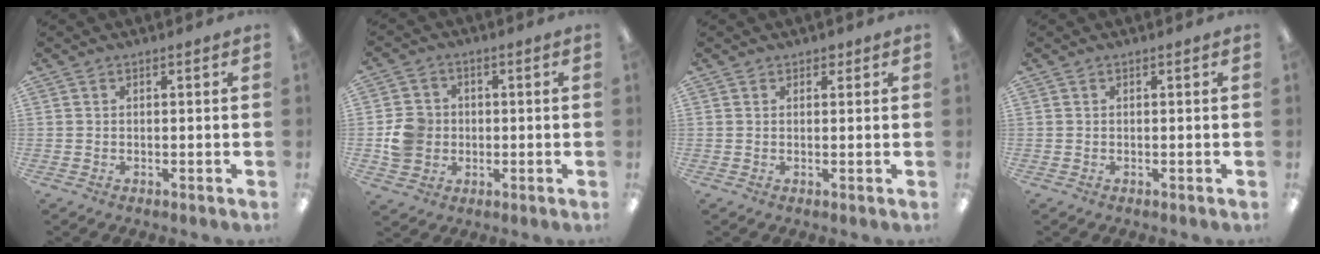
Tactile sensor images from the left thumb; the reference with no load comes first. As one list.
[{"total": 7.5, "force": [-0.4, 7.0, 2.6], "torque": [-0.040, 0.012, -0.004]}, {"total": 1.5, "force": [1.1, 1.0, 0.3], "torque": [0.002, -0.001, 0.018]}, {"total": 0.0}]